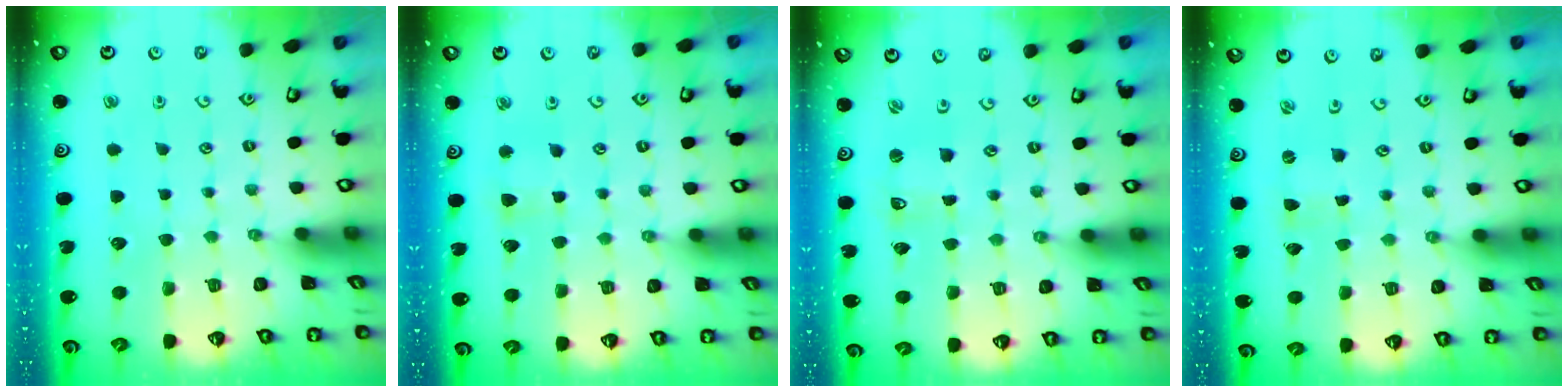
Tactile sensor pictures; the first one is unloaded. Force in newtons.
{"total": 3.4, "press": 3.3, "slide": 0.5}
{"total": 0.6, "press": 0.6, "slide": 0.1}
{"total": 0.0}